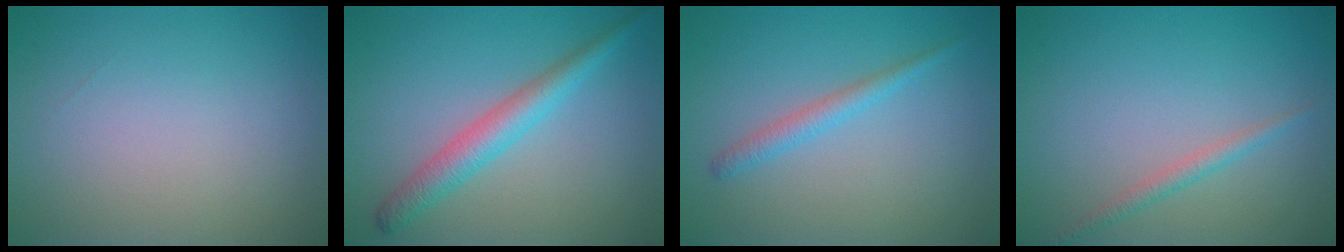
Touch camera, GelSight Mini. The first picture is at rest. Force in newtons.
{"total": 3.3, "press": 3.3, "slide": 0.1}
{"total": 1.7, "press": 1.7, "slide": 0.2}
{"total": 1.4, "press": 1.4, "slide": 0.0}